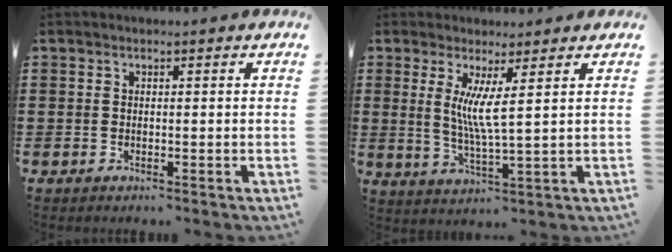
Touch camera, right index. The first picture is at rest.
{"total": 5.4, "force": [2.0, 0.0, 5.0], "torque": [-0.104, -0.008, 0.034]}